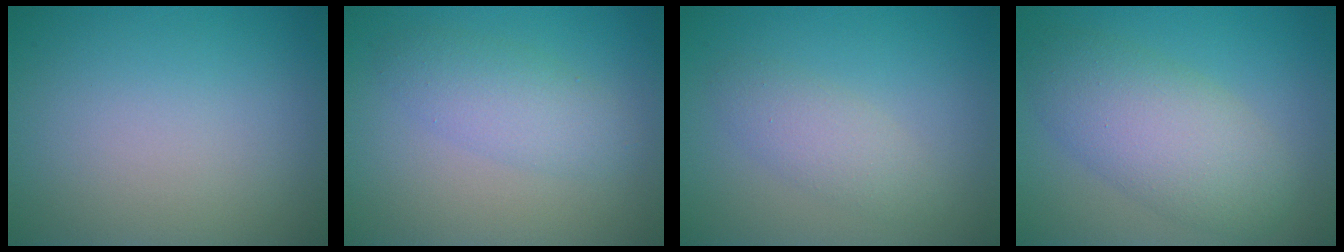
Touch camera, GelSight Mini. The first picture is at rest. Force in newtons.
{"total": 2.9, "press": 2.9, "slide": 0.1}
{"total": 2.3, "press": 2.3, "slide": 0.0}
{"total": 6.1, "press": 6.1, "slide": 0.2}